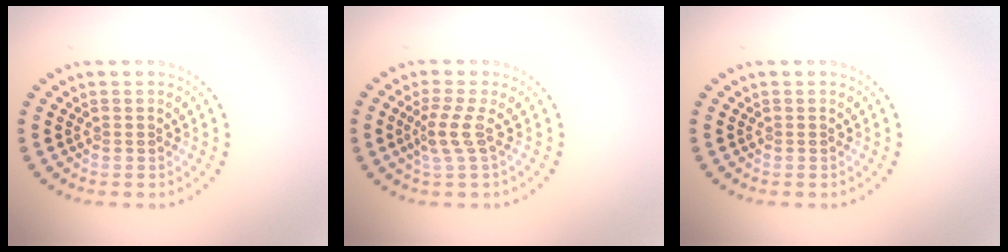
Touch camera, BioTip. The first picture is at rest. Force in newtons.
{"total": 2.1, "press": 1.4, "slide": 1.6}
{"total": 0.0}